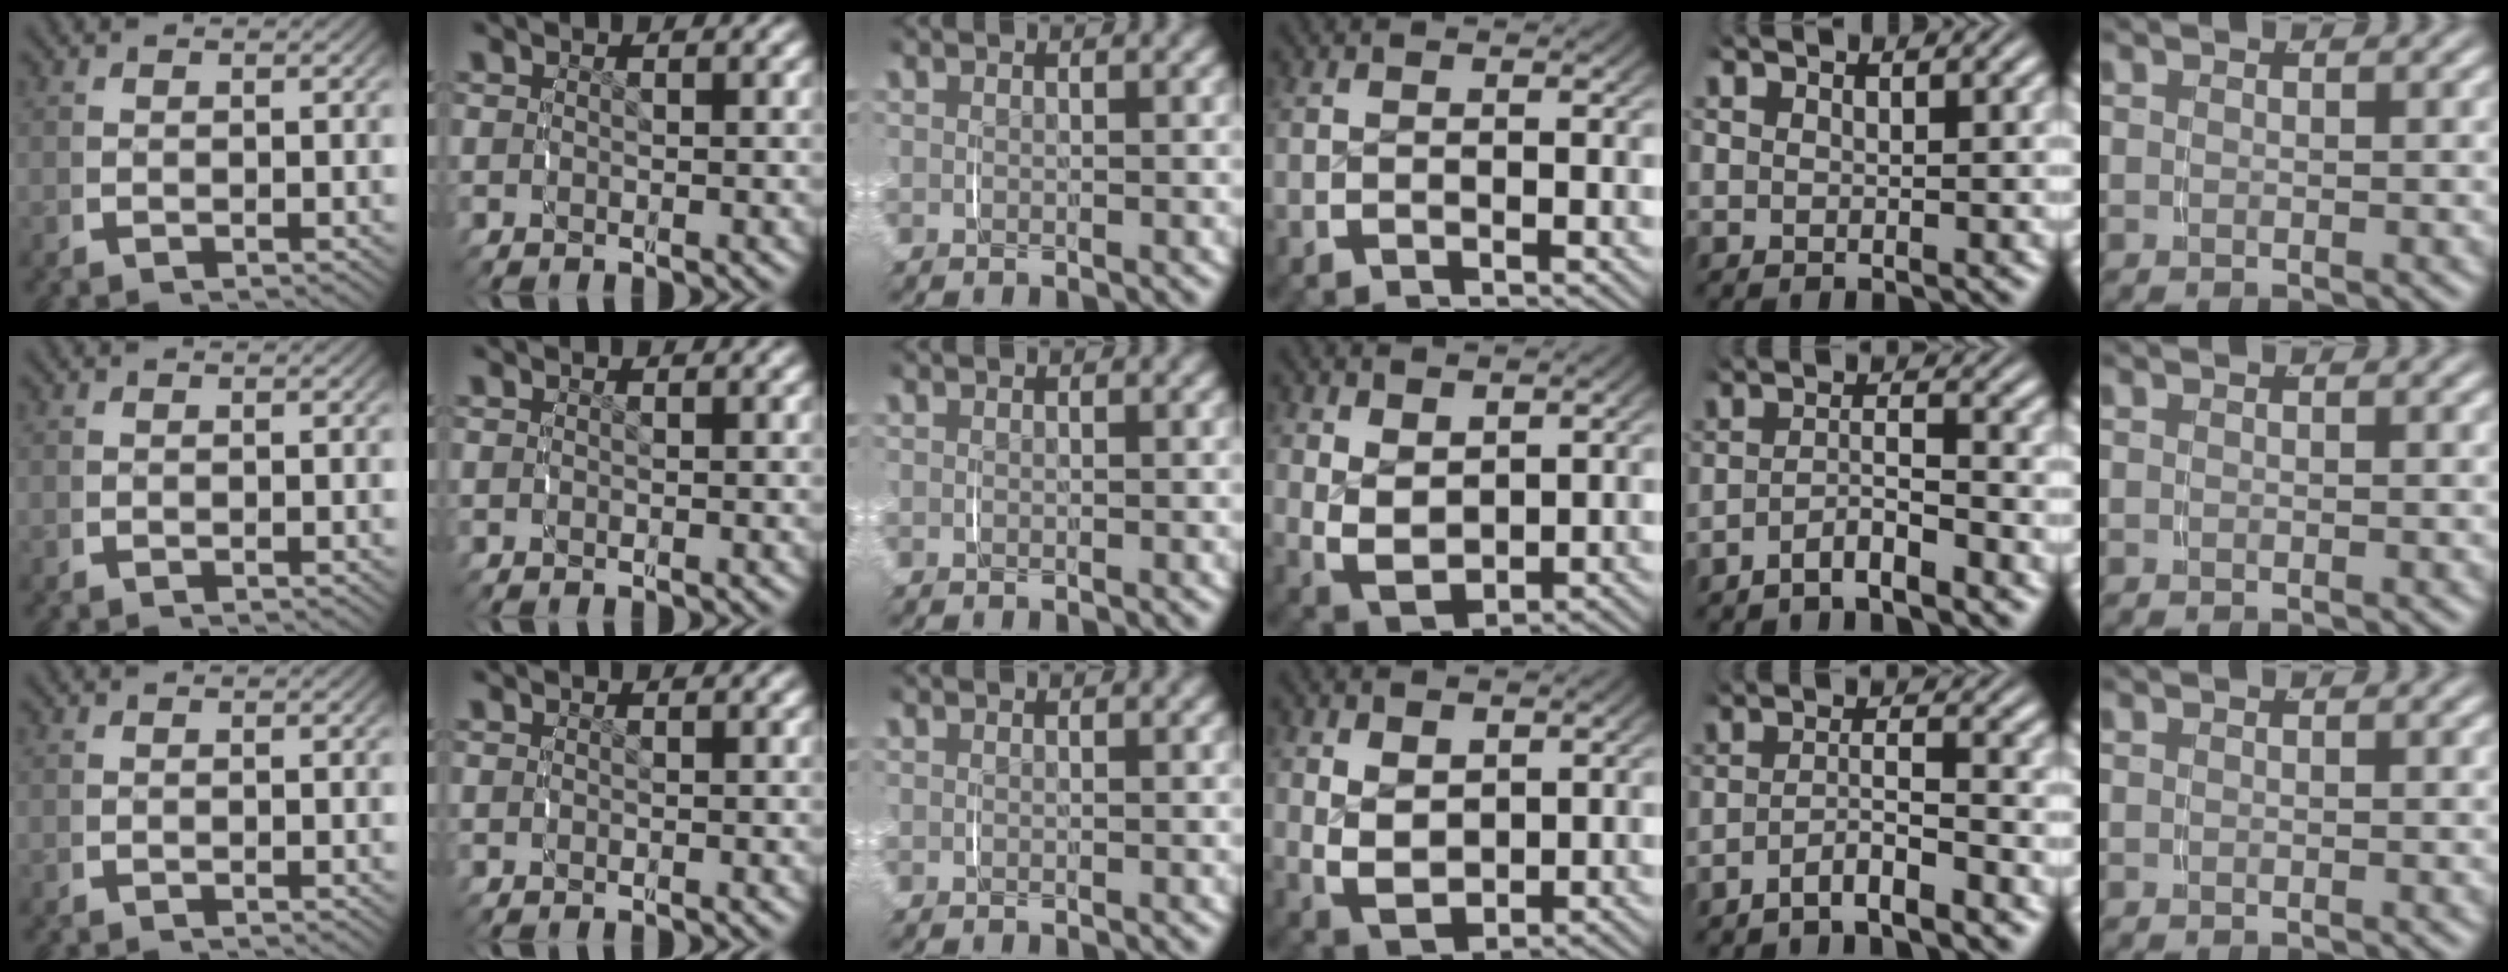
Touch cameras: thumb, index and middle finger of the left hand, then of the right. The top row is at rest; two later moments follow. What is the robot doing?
{"motion": "lift_and_place", "object": "pen bag"}